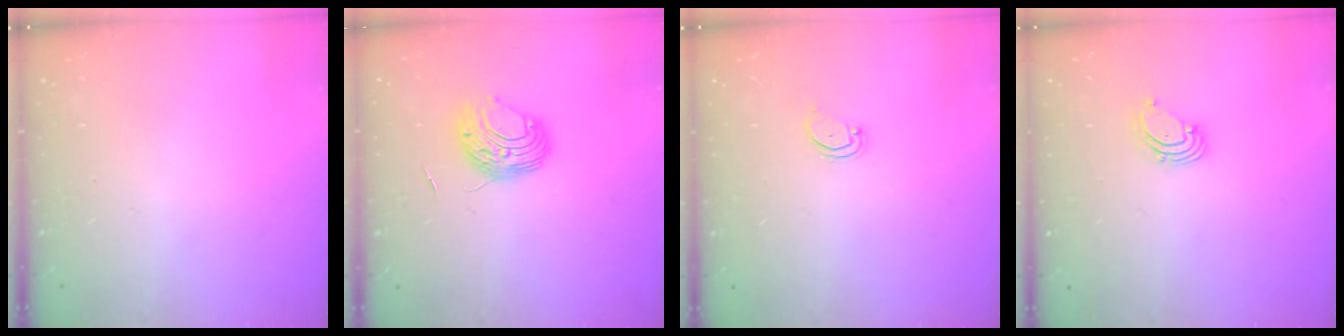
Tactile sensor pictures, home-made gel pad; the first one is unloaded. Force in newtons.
{"total": 9.3, "press": 9.3, "slide": 0.5}
{"total": 1.8, "press": 1.7, "slide": 0.2}
{"total": 1.6, "press": 1.6, "slide": 0.1}